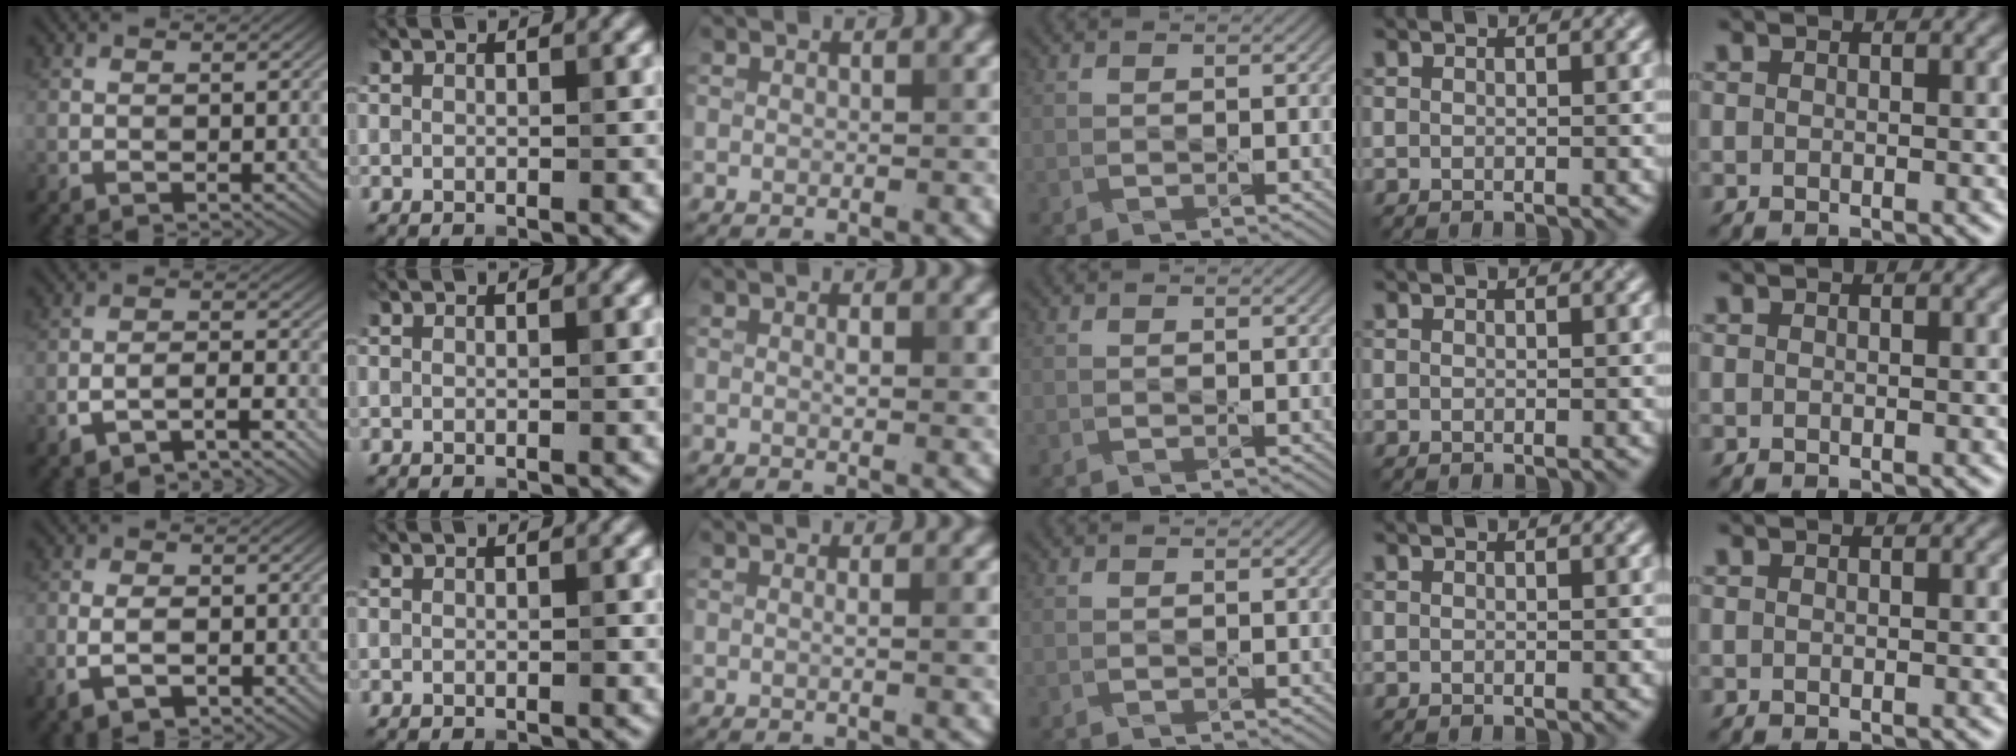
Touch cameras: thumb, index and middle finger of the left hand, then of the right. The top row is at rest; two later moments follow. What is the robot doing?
{"motion": "squeeze", "object": "air blower"}